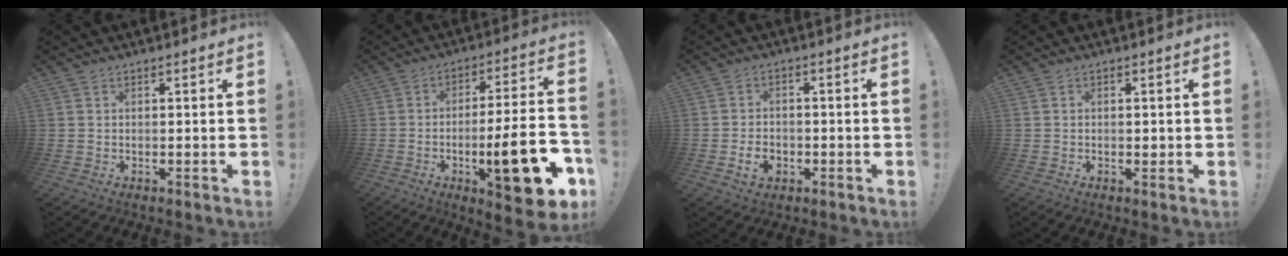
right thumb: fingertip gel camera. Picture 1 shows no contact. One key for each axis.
{"total": 19.0, "fx": -6.8, "fy": 4.5, "fz": 17.2, "tx": -0.231, "ty": 0.027, "tz": -0.097}
{"total": 5.1, "fx": -1.8, "fy": 3.8, "fz": 2.9, "tx": -0.044, "ty": 0.006, "tz": -0.033}
{"total": 0.6, "fx": 0.2, "fy": 0.5, "fz": 0.3, "tx": 0.002, "ty": 0.001, "tz": 0.002}